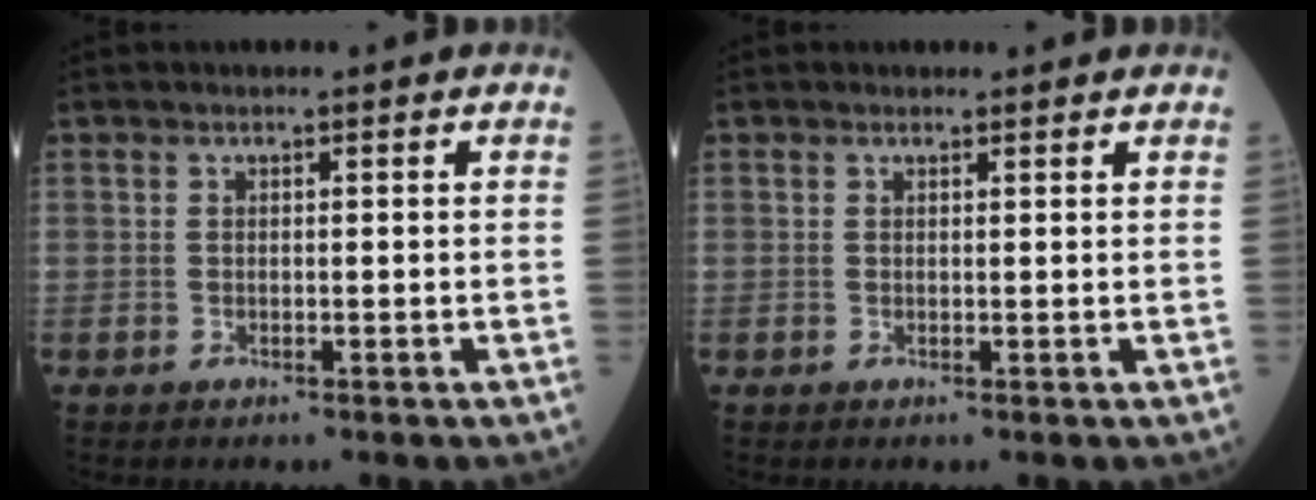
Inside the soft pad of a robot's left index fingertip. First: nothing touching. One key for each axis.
{"total": 0.9, "fx": 0.9, "fy": 0.3, "fz": 0.0, "tx": -0.010, "ty": -0.001, "tz": 0.009}